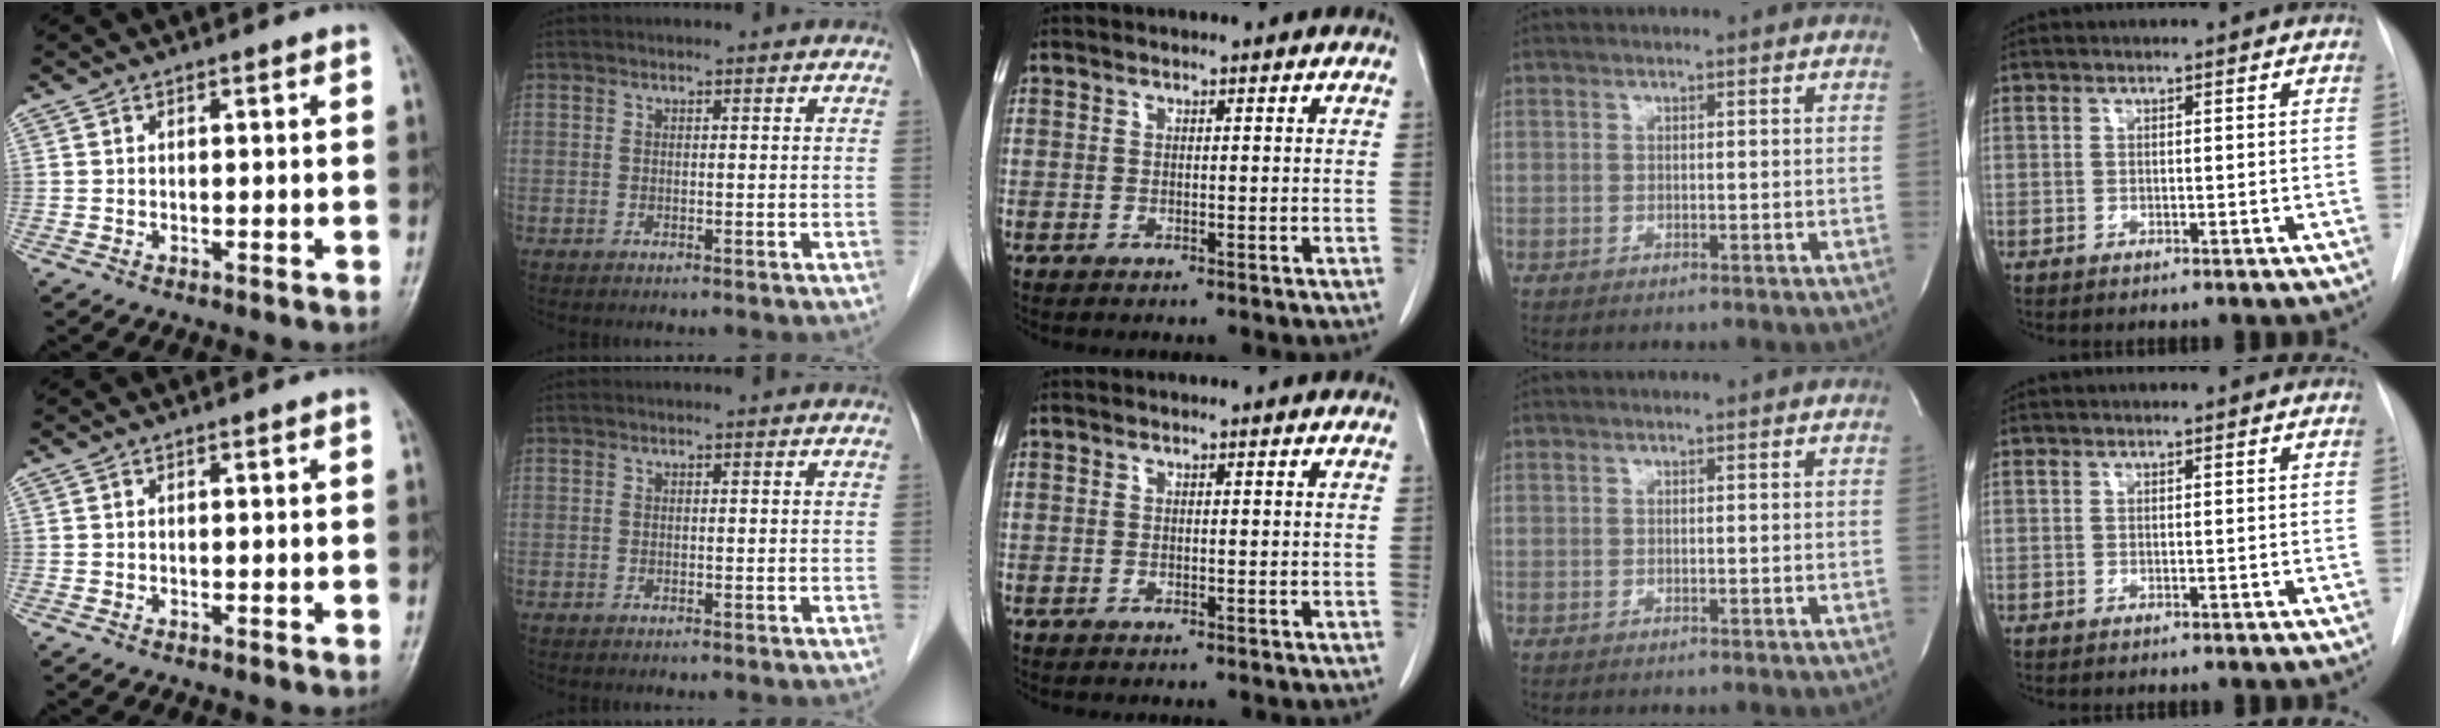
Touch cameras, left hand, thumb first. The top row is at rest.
{}